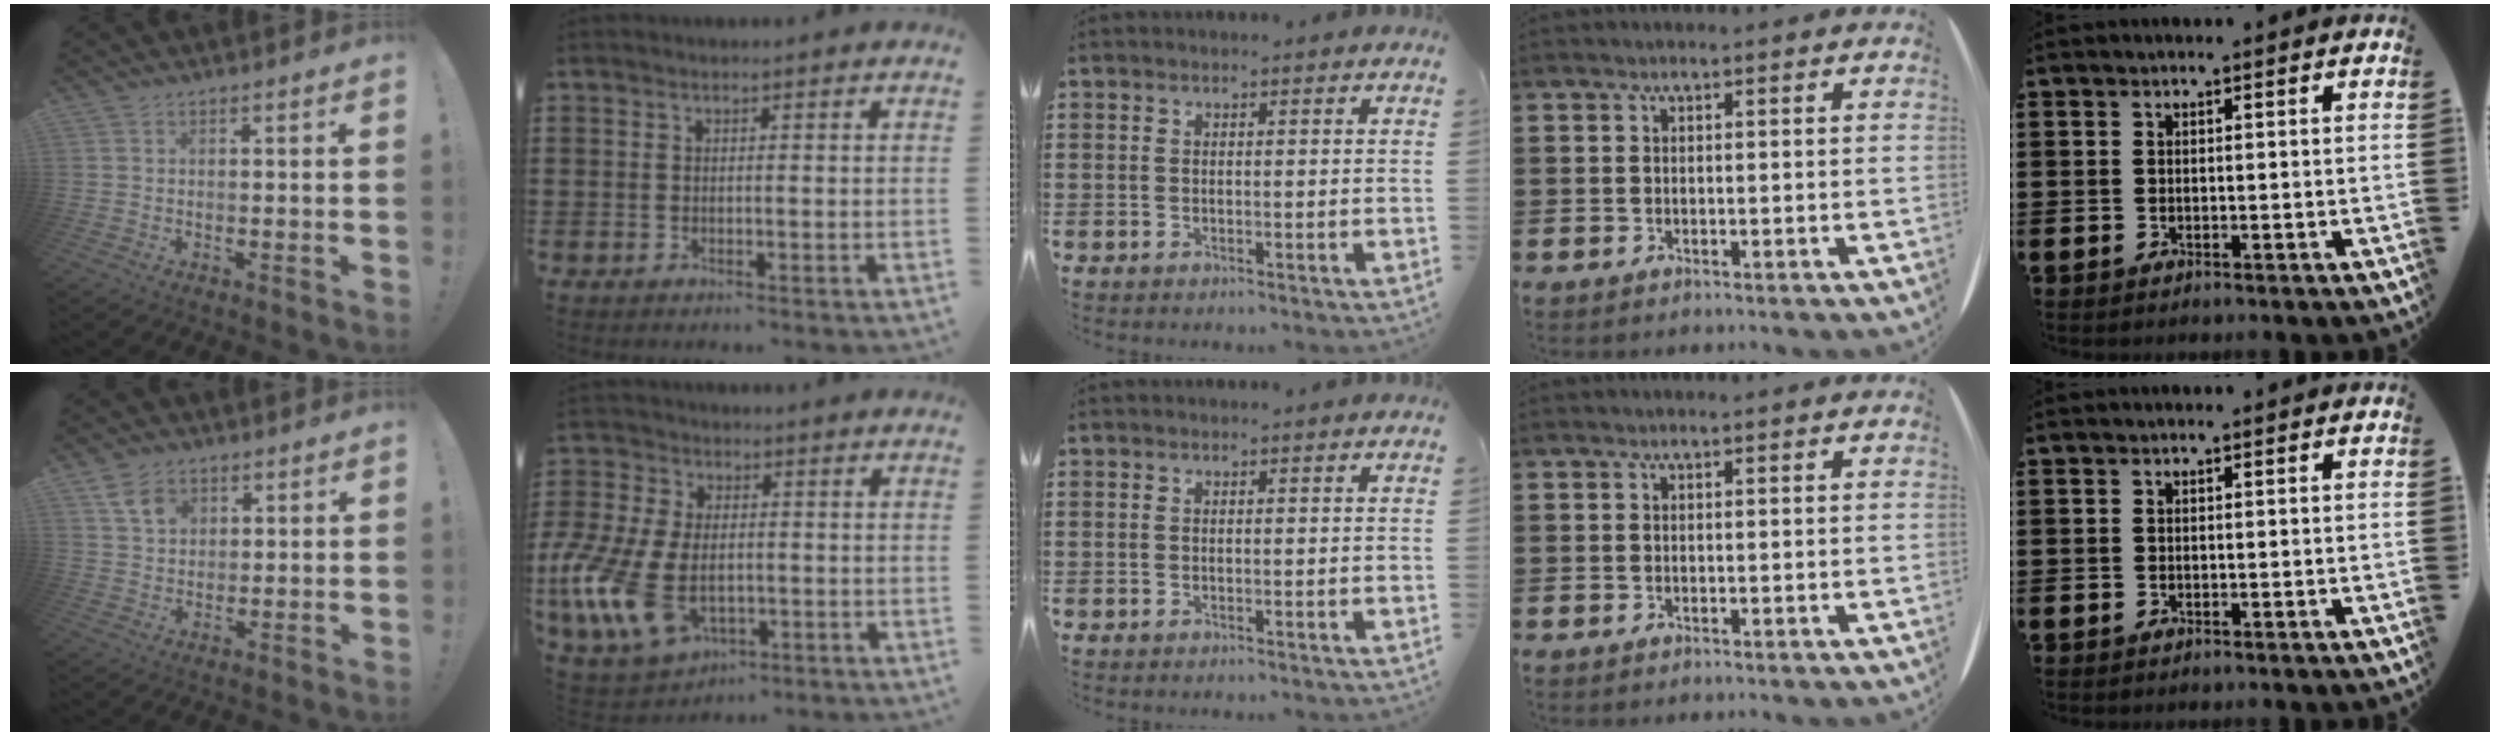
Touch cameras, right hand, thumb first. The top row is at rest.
{"thumb": {"total": 6.6, "force": [3.3, 4.7, 3.3], "torque": [-0.052, -0.006, 0.062]}, "index": {"total": 13.5, "force": [-4.0, 7.9, 10.3], "torque": [-0.258, -0.006, -0.076]}}